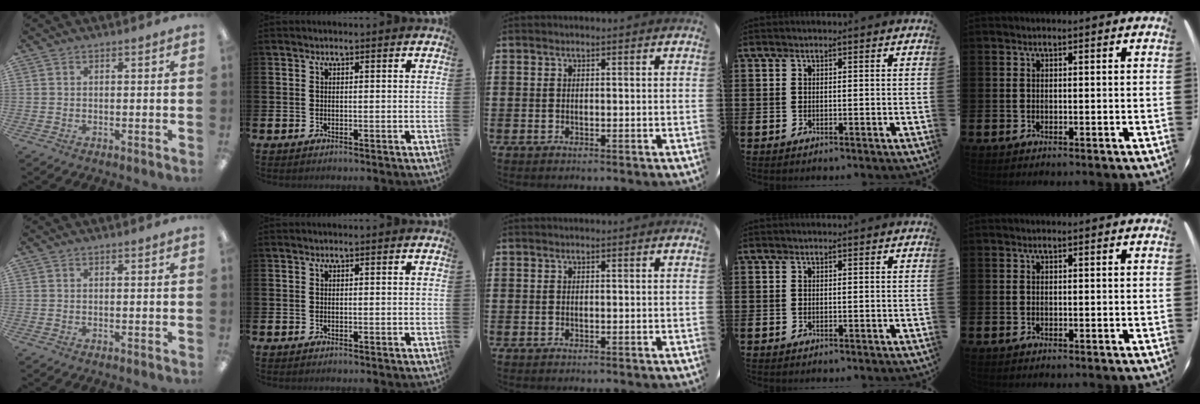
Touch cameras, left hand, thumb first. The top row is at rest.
{}